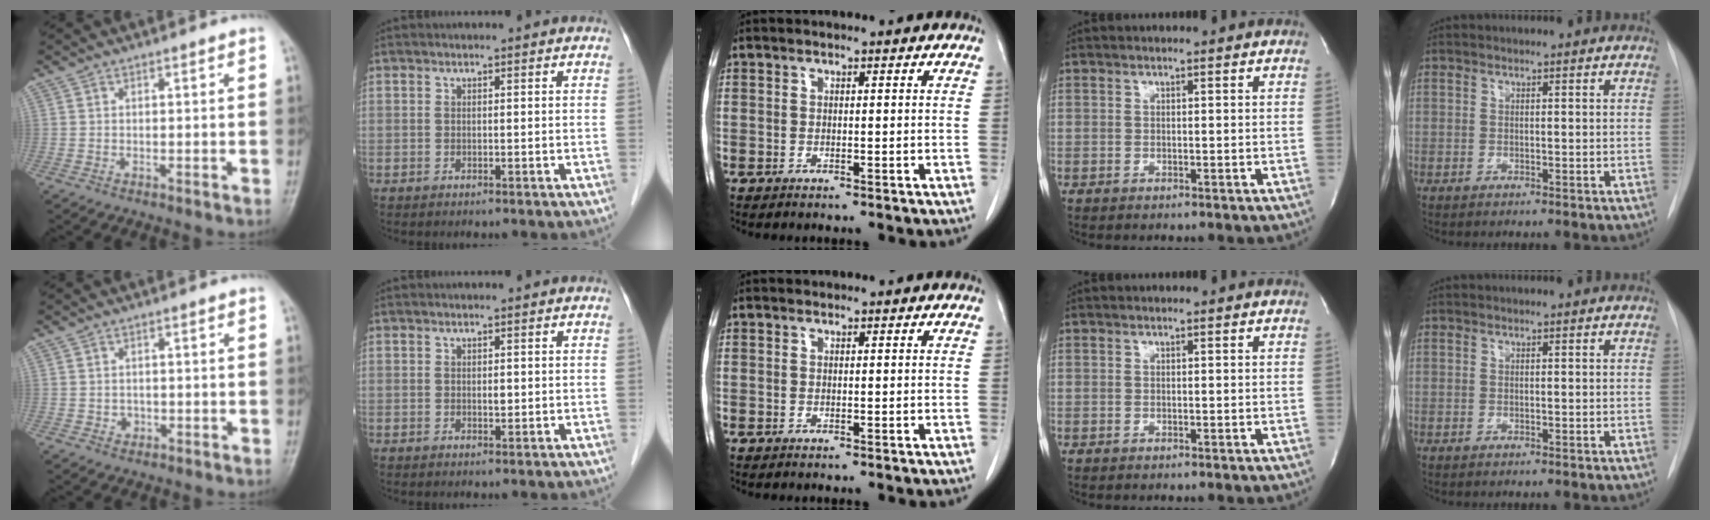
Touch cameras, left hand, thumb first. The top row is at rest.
{"thumb": {"total": 1.6, "force": [-0.4, 1.5, 0.5], "torque": [0.001, 0.004, -0.003]}, "index": {"total": 0.8, "force": [-0.2, 0.4, 0.6], "torque": [-0.009, -0.004, -0.006]}}